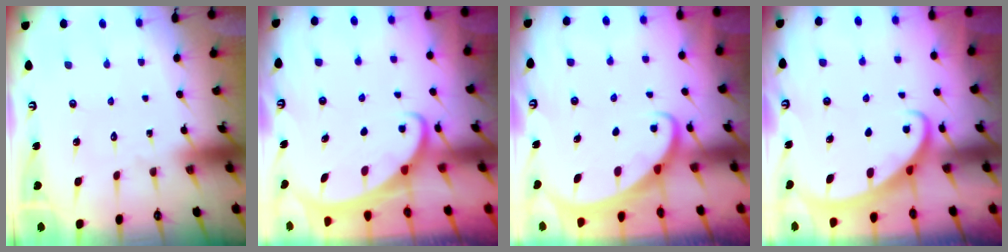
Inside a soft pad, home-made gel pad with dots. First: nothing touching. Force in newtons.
{"total": 2.1, "press": 2.0, "slide": 0.4}
{"total": 2.0, "press": 2.0, "slide": 0.2}
{"total": 2.6, "press": 2.6, "slide": 0.4}